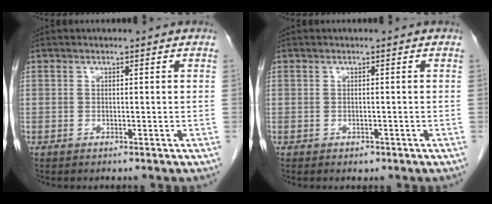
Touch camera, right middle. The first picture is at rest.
{"total": 0.8, "force": [-0.5, 0.5, 0.3], "torque": [-0.008, 0.000, -0.003]}